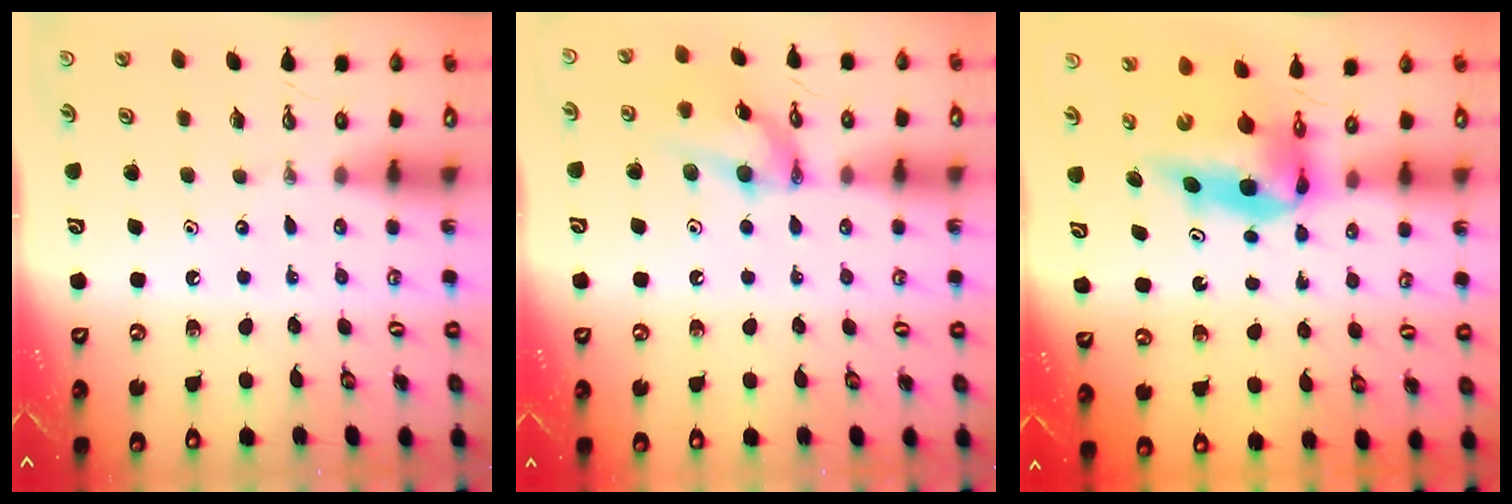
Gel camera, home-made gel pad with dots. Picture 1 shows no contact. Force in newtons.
{"total": 13.4, "press": 13.4, "slide": 1.2}
{"total": 7.8, "press": 7.1, "slide": 3.3}